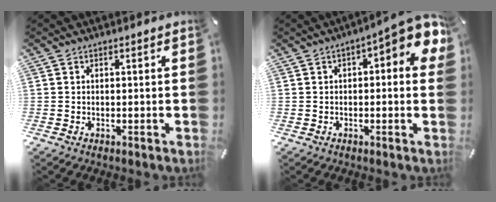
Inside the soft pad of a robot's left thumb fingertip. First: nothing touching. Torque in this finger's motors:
{"motor_torque": [0.22, 0.57, 0.55, 0.44, 0.10]}